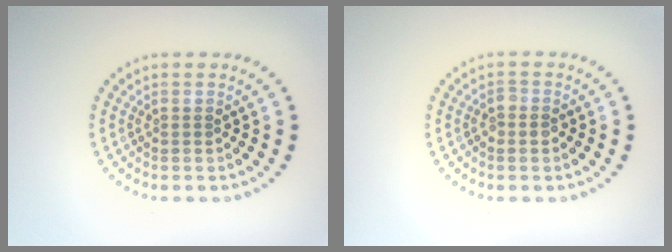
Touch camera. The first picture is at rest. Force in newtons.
{"total": 1.2, "press": 1.1, "slide": 0.2}